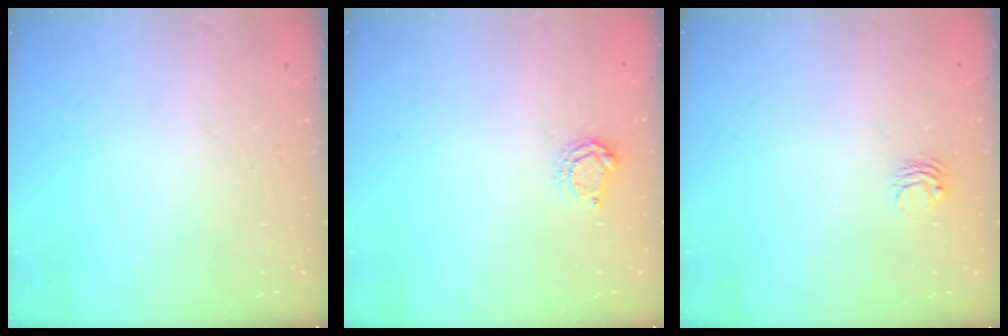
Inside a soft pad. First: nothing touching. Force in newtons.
{"total": 5.2, "press": 5.2, "slide": 0.7}
{"total": 2.7, "press": 2.7, "slide": 0.2}